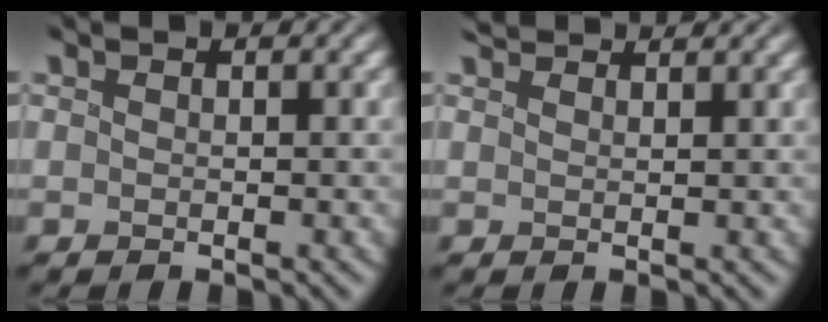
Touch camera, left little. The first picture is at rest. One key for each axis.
{"total": 2.8, "fx": 2.7, "fy": 0.3, "fz": 0.8, "tx": -0.015, "ty": 0.011, "tz": 0.039}